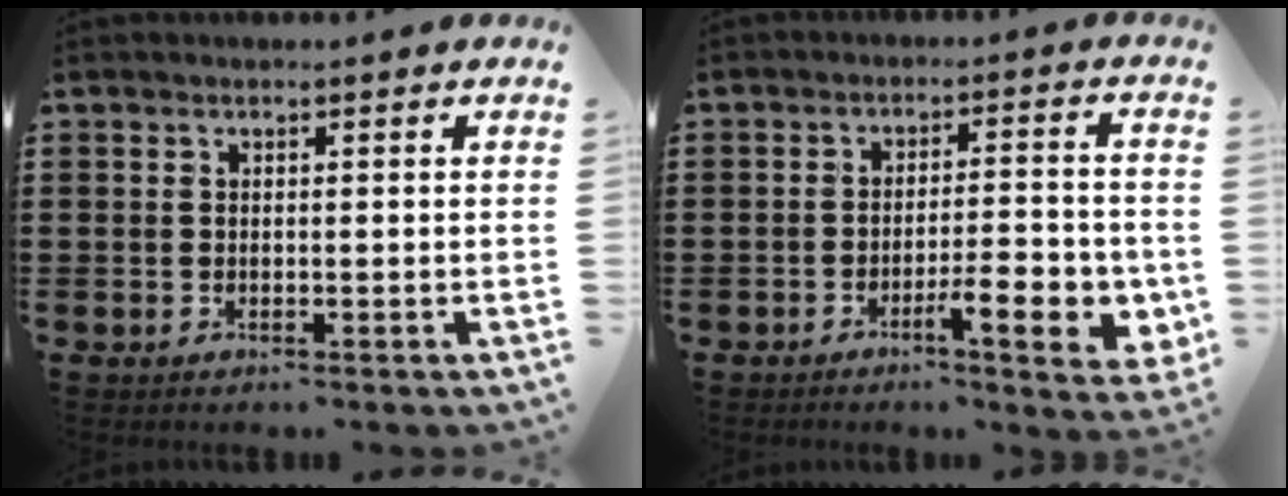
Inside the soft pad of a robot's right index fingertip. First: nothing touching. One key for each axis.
{"total": 8.2, "fx": -3.3, "fy": 1.8, "fz": 7.2, "tx": -0.102, "ty": -0.002, "tz": -0.053}